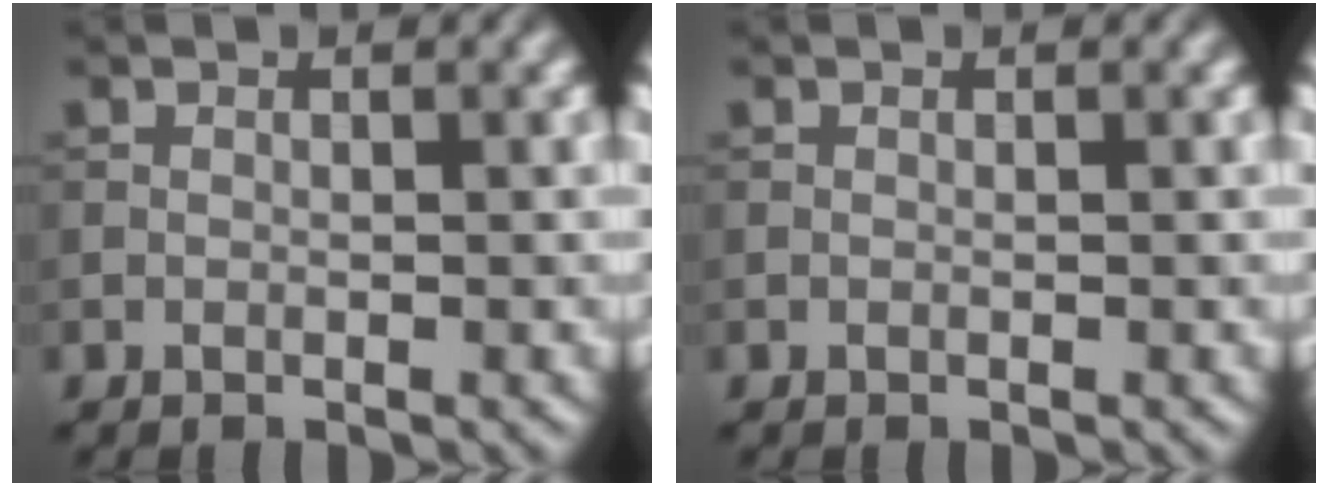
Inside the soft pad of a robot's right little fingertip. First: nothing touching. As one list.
[{"total": 0.0}]